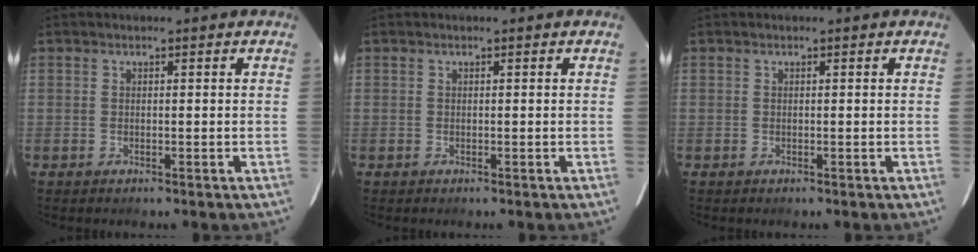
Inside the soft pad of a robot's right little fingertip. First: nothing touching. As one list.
[{"total": 0.0}, {"total": 0.0}]